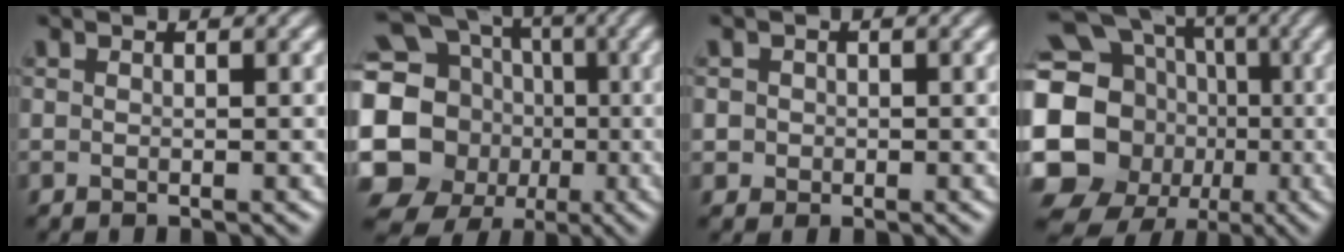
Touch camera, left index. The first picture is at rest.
{"total": 18.0, "force": [-1.8, 16.6, 6.6], "torque": [-0.156, -0.006, -0.069]}
{"total": 1.1, "force": [-0.2, 1.1, -0.1], "torque": [0.013, -0.003, -0.001]}
{"total": 20.4, "force": [-2.9, 18.4, 8.2], "torque": [-0.171, -0.011, -0.096]}